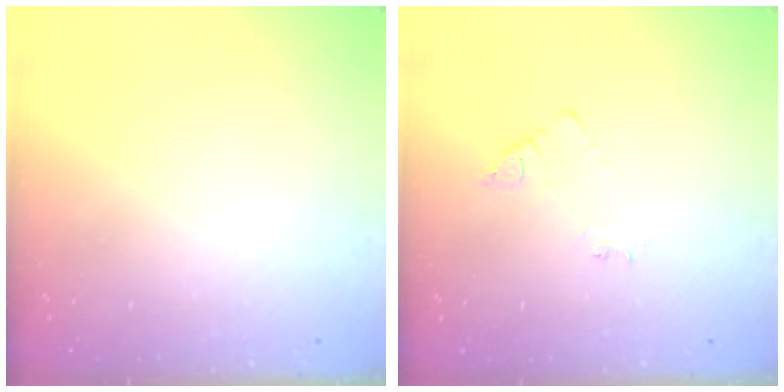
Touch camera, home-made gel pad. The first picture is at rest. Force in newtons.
{"total": 2.9, "press": 2.9, "slide": 0.4}